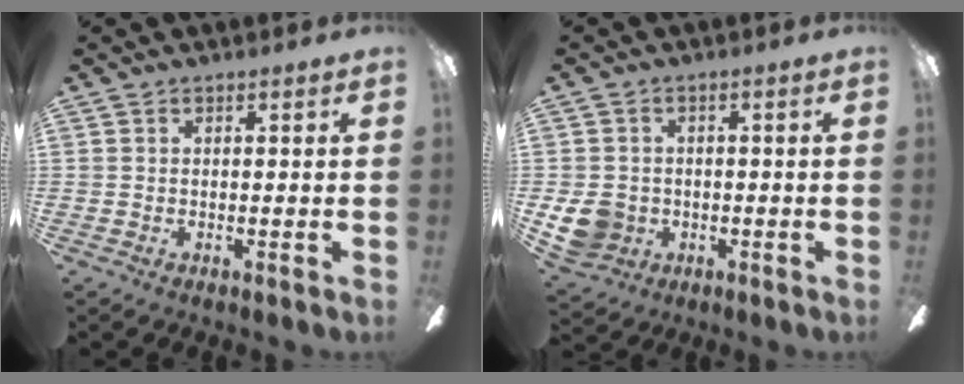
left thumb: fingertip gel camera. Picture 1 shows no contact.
{"total": 7.4, "force": [-1.2, 6.7, 3.0], "torque": [-0.065, 0.005, -0.025]}